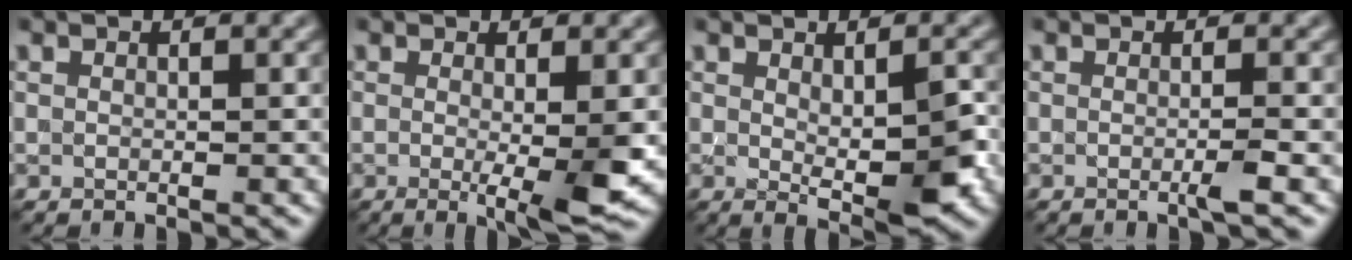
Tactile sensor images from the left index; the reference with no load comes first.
{"total": 4.0, "force": [-0.5, 0.4, 3.9], "torque": [-0.057, -0.012, -0.004]}
{"total": 4.5, "force": [-0.2, 1.1, 4.3], "torque": [-0.063, -0.006, 0.004]}
{"total": 1.2, "force": [-0.4, 0.2, 1.2], "torque": [-0.017, -0.008, -0.010]}